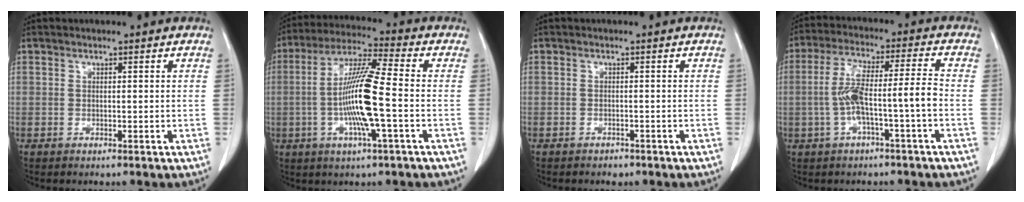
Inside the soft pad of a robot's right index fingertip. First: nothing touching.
{"total": 12.4, "force": [-2.0, 0.2, 12.2], "torque": [-0.236, 0.000, -0.044]}
{"total": 1.3, "force": [-1.0, 0.7, 0.2], "torque": [-0.010, 0.000, -0.011]}
{"total": 8.8, "force": [-2.0, 0.2, 8.5], "torque": [-0.168, 0.028, -0.033]}